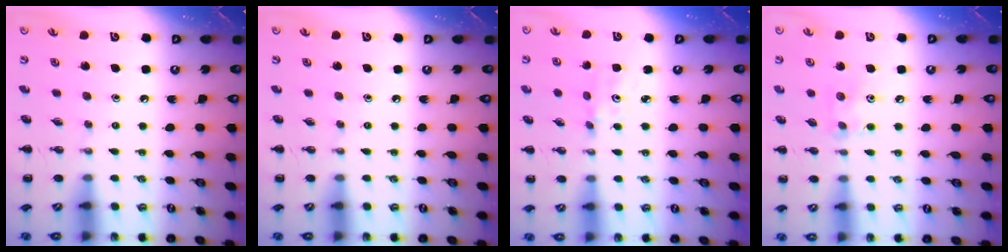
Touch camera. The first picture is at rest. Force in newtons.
{"total": 0.0}
{"total": 2.6, "press": 2.5, "slide": 0.8}
{"total": 7.6, "press": 7.5, "slide": 1.4}